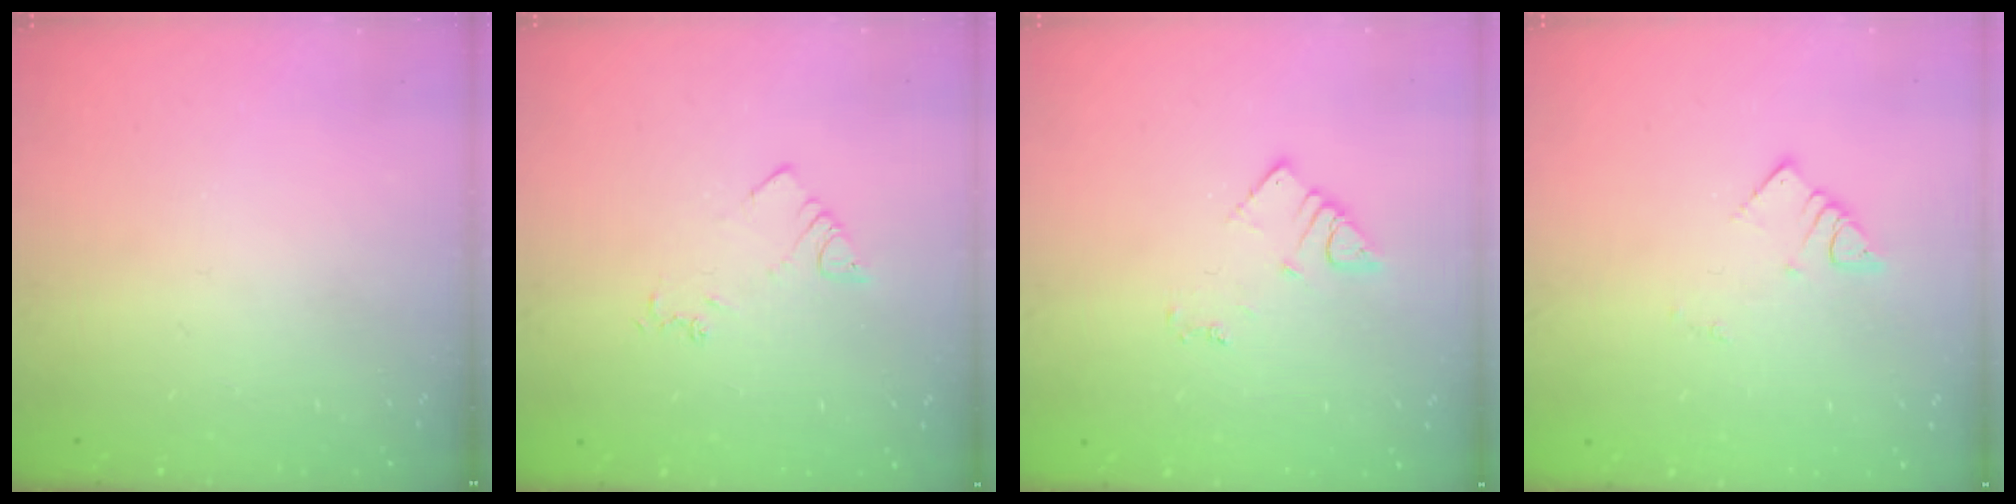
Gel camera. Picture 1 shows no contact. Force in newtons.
{"total": 2.3, "press": 2.3, "slide": 0.3}
{"total": 3.4, "press": 3.4, "slide": 0.6}
{"total": 2.6, "press": 2.6, "slide": 0.1}